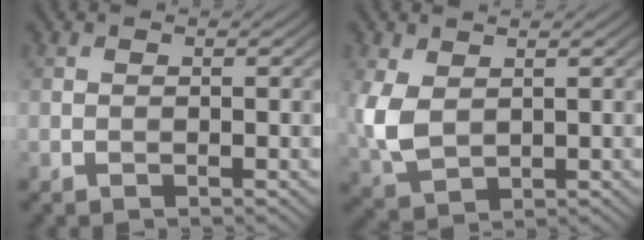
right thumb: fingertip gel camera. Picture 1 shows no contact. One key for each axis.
{"total": 5.7, "fx": 1.1, "fy": 3.8, "fz": 4.1, "tx": -0.114, "ty": -0.004, "tz": 0.025}